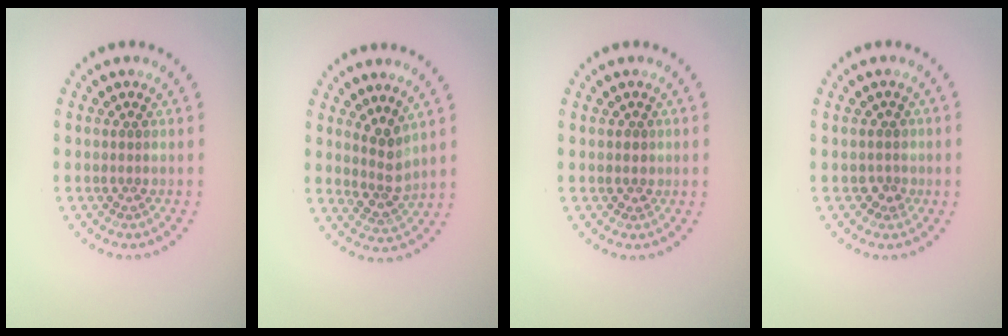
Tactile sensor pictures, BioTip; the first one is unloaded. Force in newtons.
{"total": 2.5, "press": 2.0, "slide": 1.6}
{"total": 0.7, "press": 0.5, "slide": 0.5}
{"total": 1.4, "press": 1.1, "slide": 0.8}